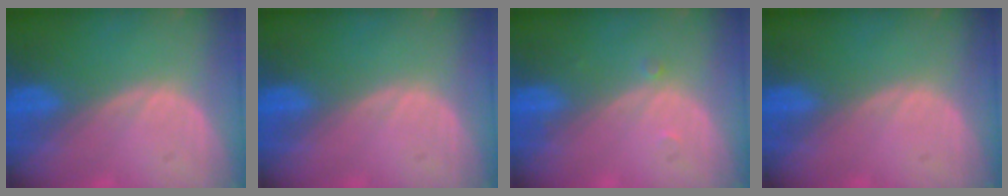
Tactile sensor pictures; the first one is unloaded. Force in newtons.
{"total": 0.0}
{"total": 0.7, "press": 0.7, "slide": 0.1}
{"total": 0.0}